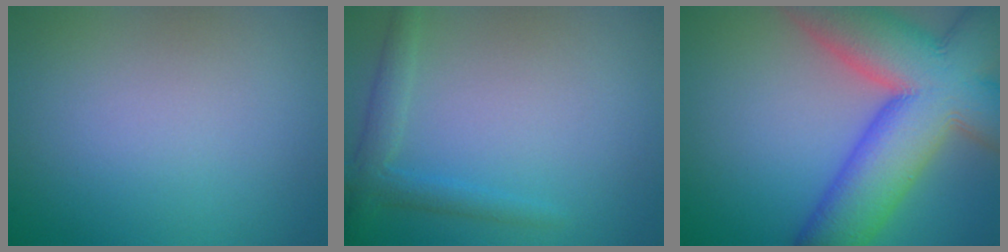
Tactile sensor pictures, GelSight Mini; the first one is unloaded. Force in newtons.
{"total": 2.3, "press": 2.3, "slide": 0.1}
{"total": 15.6, "press": 15.6, "slide": 0.9}